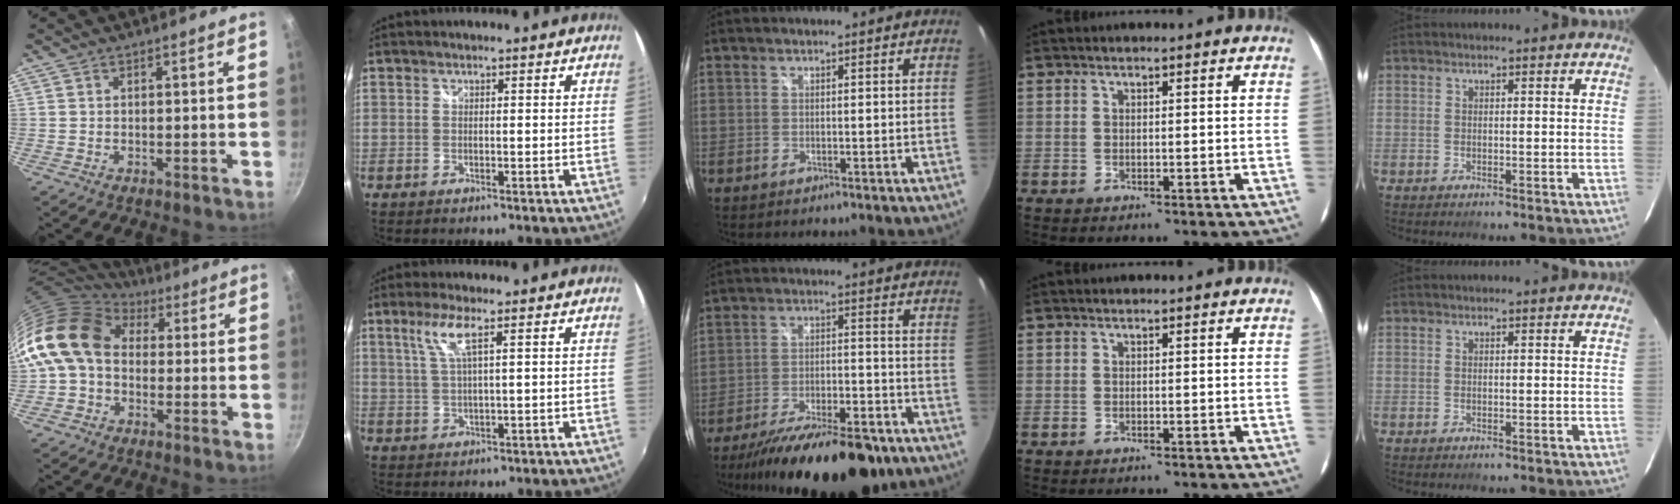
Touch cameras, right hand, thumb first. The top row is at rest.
{"thumb": {"total": 14.4, "force": [1.9, 11.1, 8.9], "torque": [-0.146, 0.024, 0.012]}, "index": {"total": 4.8, "force": [2.2, 0.0, 4.3], "torque": [-0.089, 0.001, 0.049]}, "middle": {"total": 21.9, "force": [-17.1, 6.2, 12.2], "torque": [-0.212, -0.035, -0.248]}}